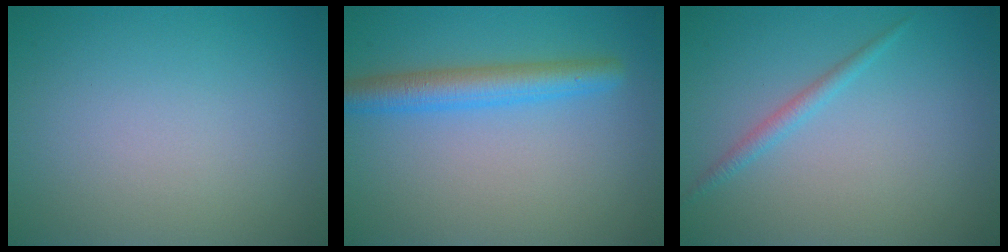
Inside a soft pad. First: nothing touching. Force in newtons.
{"total": 3.8, "press": 3.8, "slide": 0.2}
{"total": 1.3, "press": 1.3, "slide": 0.1}